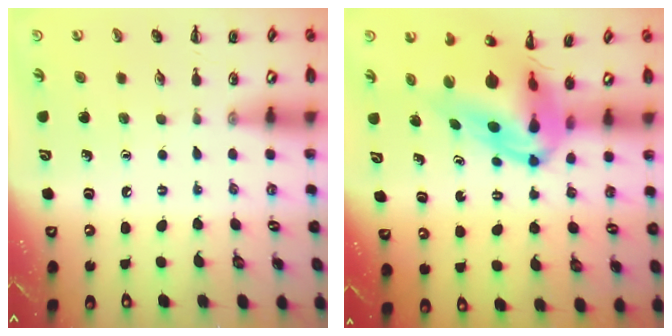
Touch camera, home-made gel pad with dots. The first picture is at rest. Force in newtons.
{"total": 10.6, "press": 10.0, "slide": 3.4}